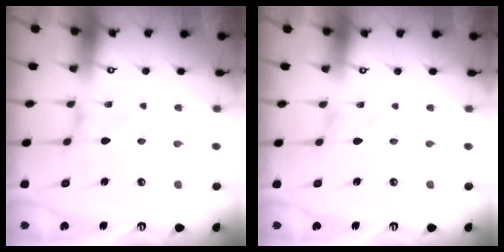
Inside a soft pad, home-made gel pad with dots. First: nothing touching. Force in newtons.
{"total": 1.1, "press": 1.1, "slide": 0.0}